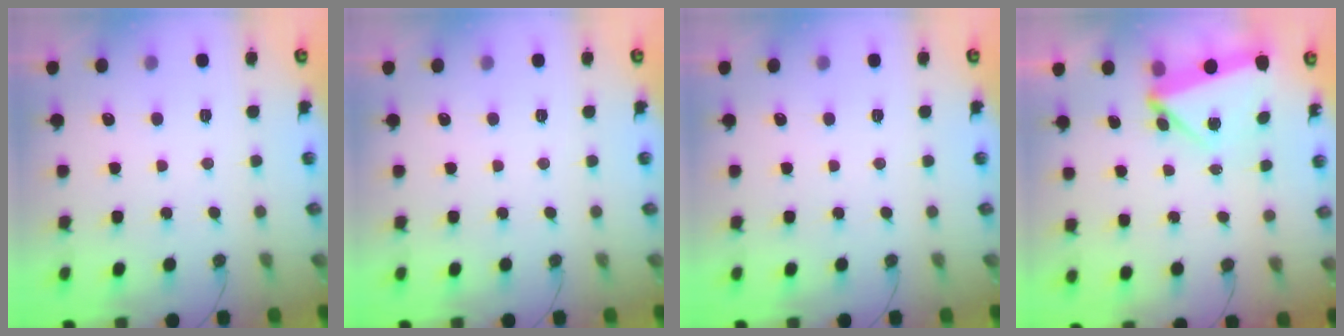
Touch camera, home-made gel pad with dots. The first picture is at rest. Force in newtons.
{"total": 0.0}
{"total": 0.0}
{"total": 5.9, "press": 5.6, "slide": 1.8}